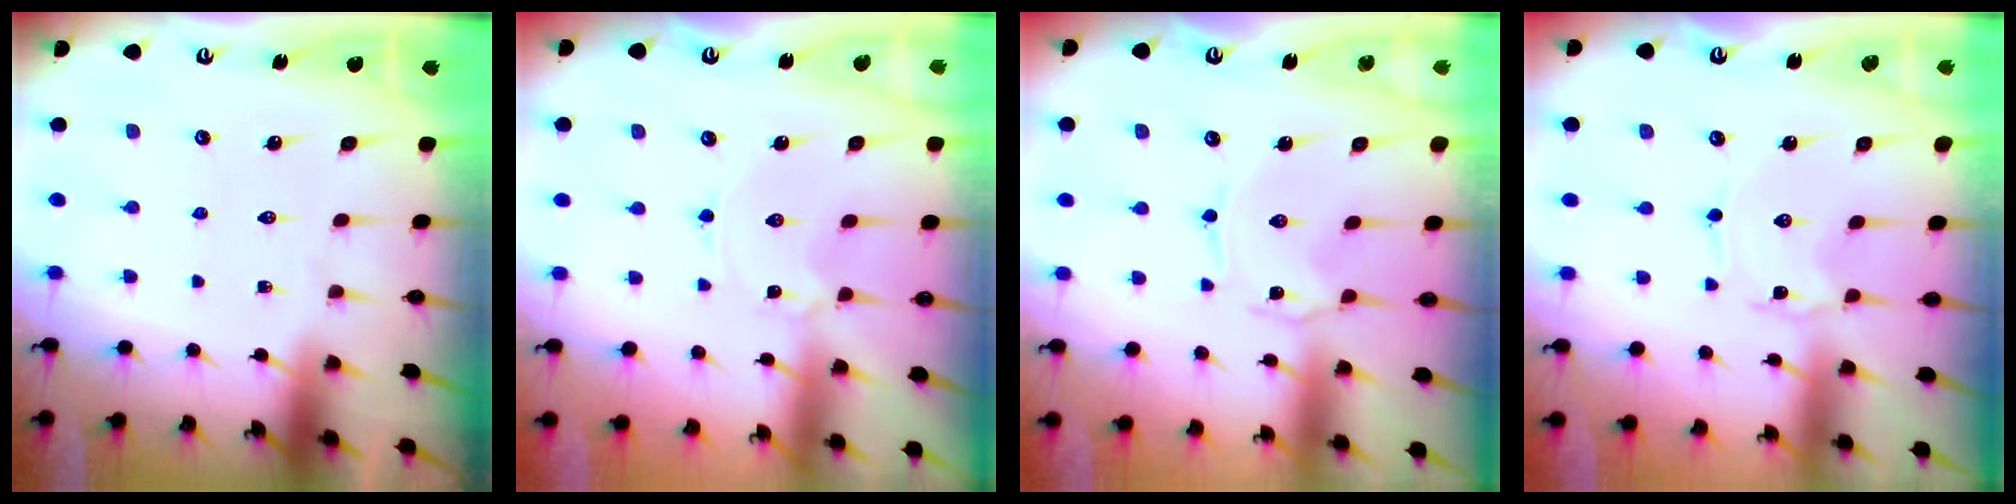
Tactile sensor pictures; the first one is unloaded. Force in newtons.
{"total": 0.6, "press": 0.6, "slide": 0.1}
{"total": 1.0, "press": 0.9, "slide": 0.2}
{"total": 0.6, "press": 0.6, "slide": 0.1}